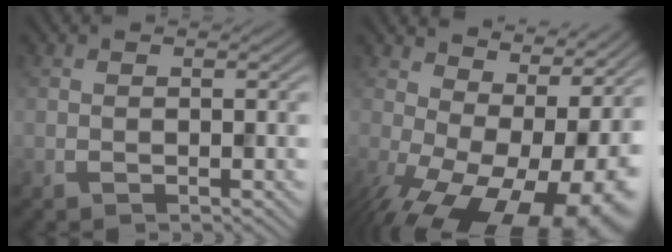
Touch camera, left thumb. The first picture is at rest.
{"total": 18.0, "force": [-3.0, 10.7, 14.2], "torque": [-0.175, -0.025, -0.009]}